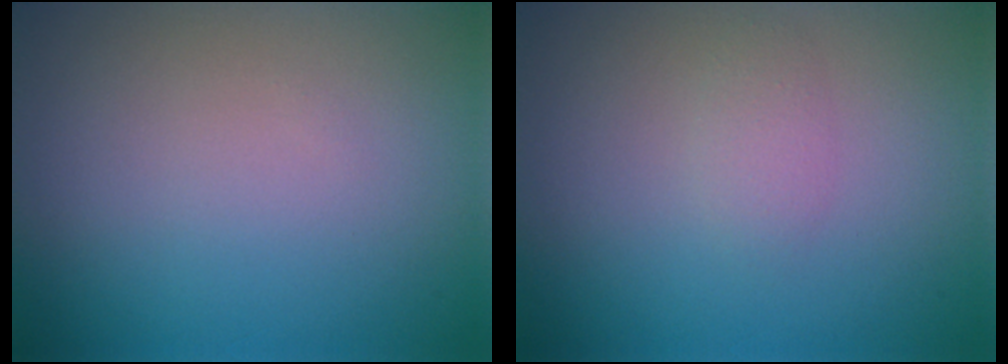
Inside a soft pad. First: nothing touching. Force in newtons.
{"total": 1.2, "press": 1.2, "slide": 0.0}